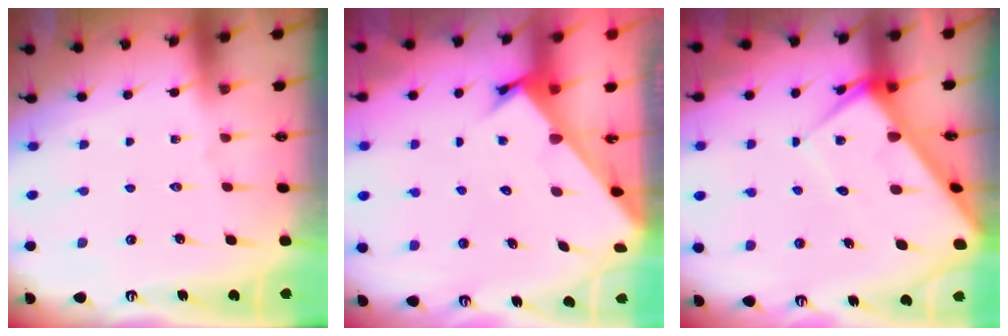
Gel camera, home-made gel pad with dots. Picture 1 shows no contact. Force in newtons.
{"total": 2.7, "press": 2.6, "slide": 0.3}
{"total": 8.7, "press": 8.7, "slide": 0.7}